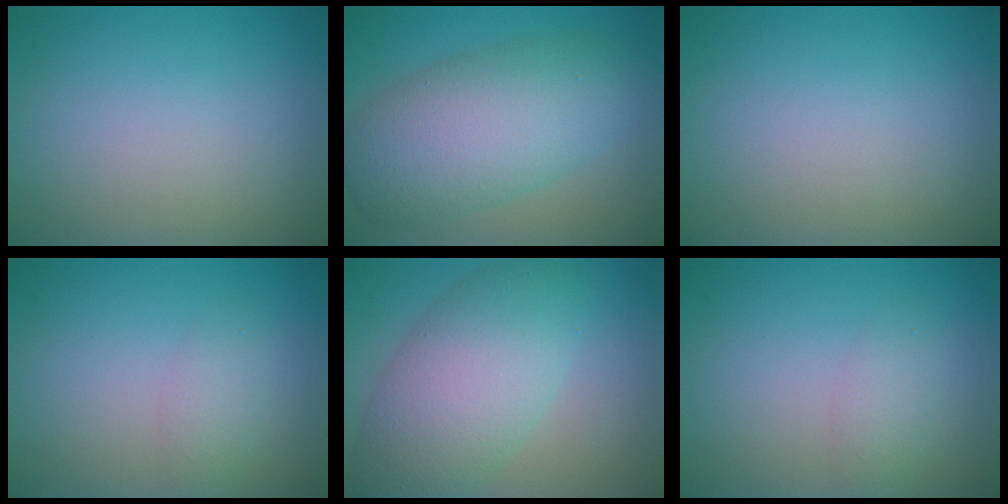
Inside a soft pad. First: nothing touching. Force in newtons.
{"total": 8.5, "press": 8.5, "slide": 0.3}
{"total": 0.0}
{"total": 1.6, "press": 1.6, "slide": 0.1}
{"total": 7.9, "press": 7.9, "slide": 0.1}
{"total": 1.6, "press": 1.6, "slide": 0.1}